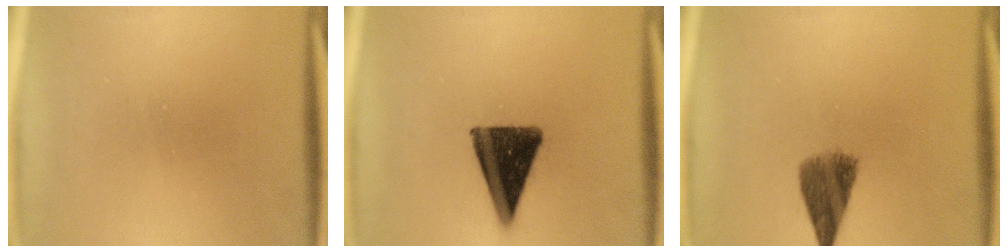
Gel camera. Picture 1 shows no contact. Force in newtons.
{"total": 12.7}
{"total": 7.2}